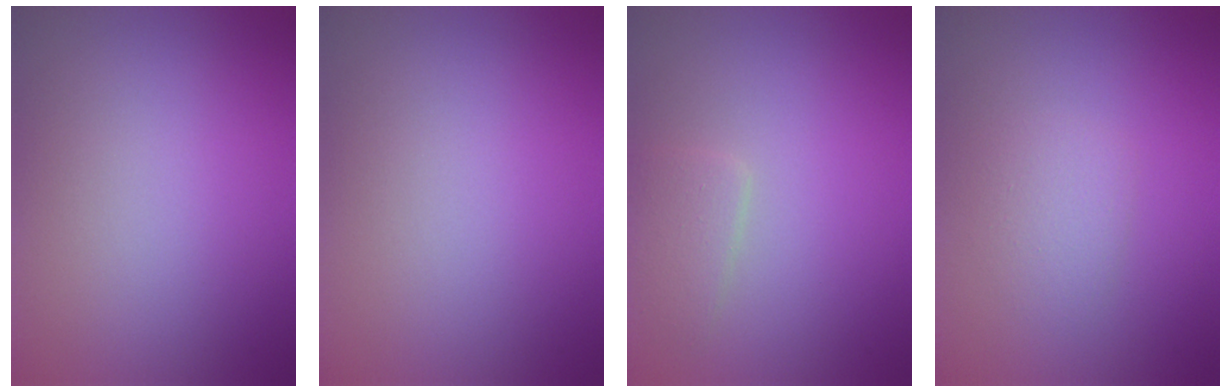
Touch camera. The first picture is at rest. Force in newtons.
{"total": 0.0}
{"total": 1.7, "press": 1.7, "slide": 0.1}
{"total": 1.6, "press": 1.6, "slide": 0.1}